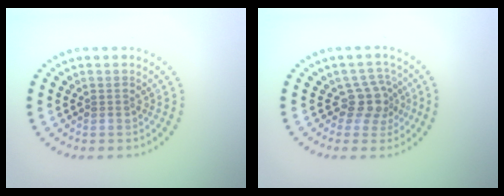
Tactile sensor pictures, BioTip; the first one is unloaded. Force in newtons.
{"total": 2.7, "press": 2.0, "slide": 1.9}